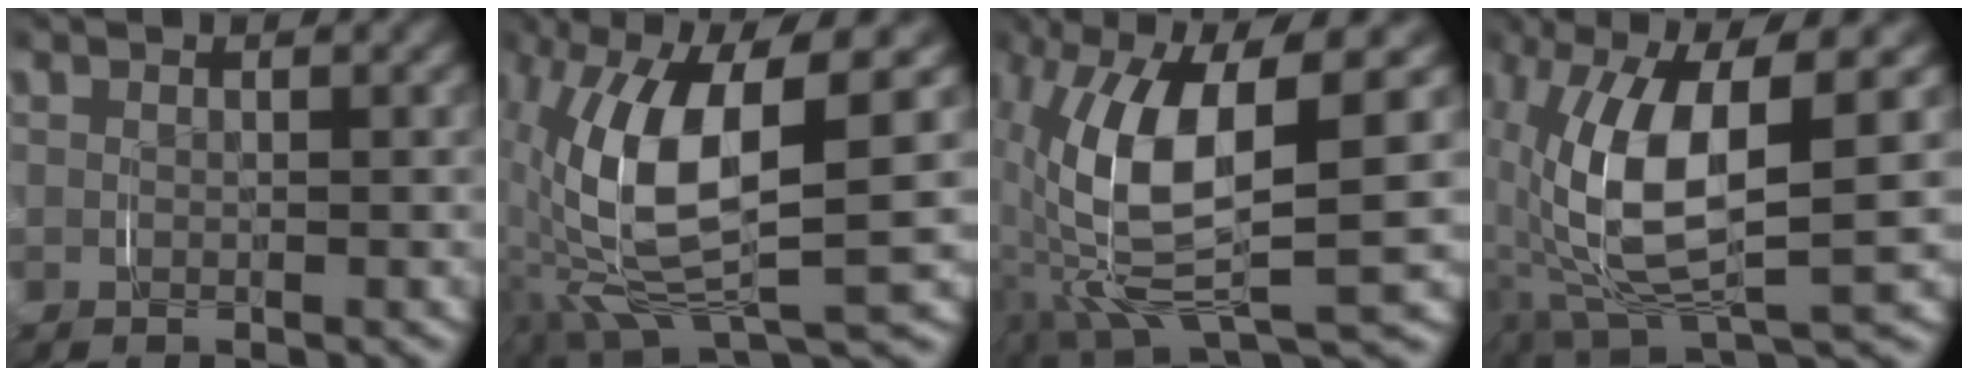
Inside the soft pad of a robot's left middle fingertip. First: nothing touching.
{"total": 12.1, "force": [0.0, 4.8, 11.1], "torque": [-0.217, -0.012, 0.012]}
{"total": 12.1, "force": [-0.2, 4.7, 11.1], "torque": [-0.218, -0.013, 0.013]}
{"total": 10.8, "force": [0.3, 4.5, 9.8], "torque": [-0.203, -0.008, 0.017]}